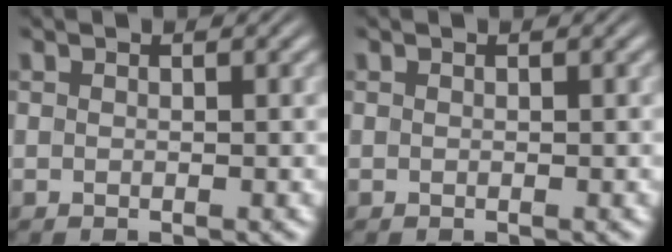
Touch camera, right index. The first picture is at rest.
{"total": 0.0}